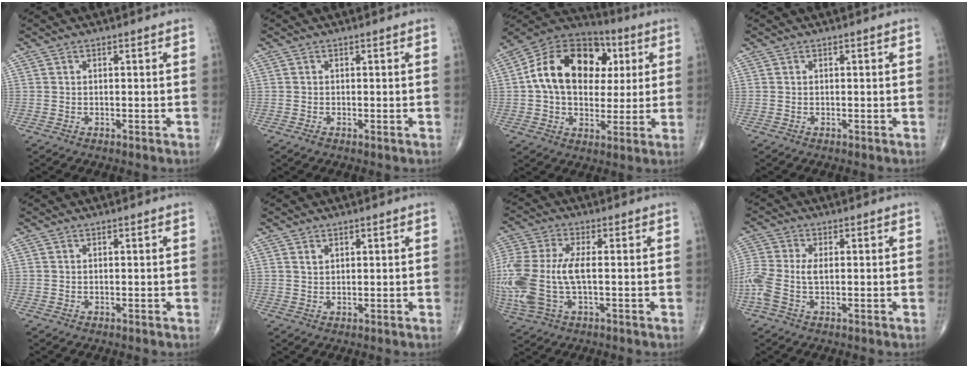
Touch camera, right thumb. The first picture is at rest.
{"total": 0.8, "force": [-0.4, 0.4, 0.6], "torque": [-0.015, -0.002, -0.008]}
{"total": 20.2, "force": [3.5, 14.1, 14.1], "torque": [-0.211, 0.018, 0.052]}
{"total": 0.0}
{"total": 0.0}
{"total": 1.4, "force": [0.9, 0.9, 0.6], "torque": [-0.006, -0.003, 0.016]}
{"total": 17.0, "force": [-1.7, 8.1, 14.8], "torque": [-0.389, -0.001, -0.025]}
{"total": 6.7, "force": [-0.7, 3.3, 5.8], "torque": [-0.167, 0.015, -0.014]}